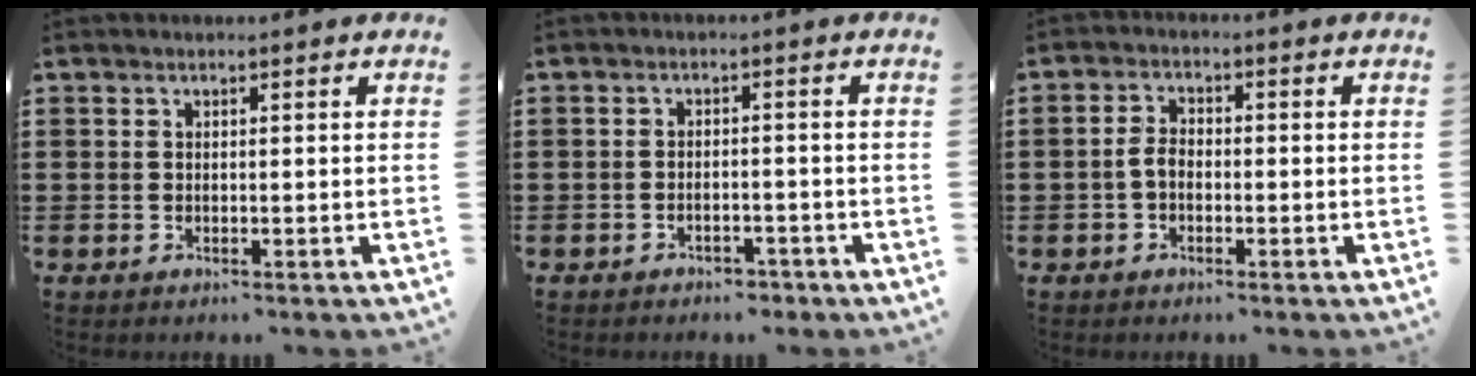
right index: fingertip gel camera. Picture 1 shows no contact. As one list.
[{"total": 1.9, "force": [-1.9, 0.1, 0.2], "torque": [-0.012, -0.003, -0.039]}, {"total": 3.0, "force": [-0.8, 1.8, 2.3], "torque": [-0.066, -0.004, -0.023]}]